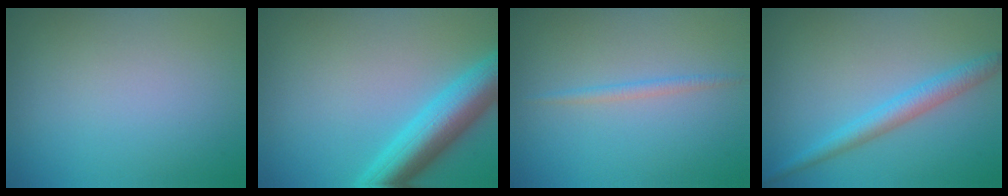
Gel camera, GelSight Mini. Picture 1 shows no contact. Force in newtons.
{"total": 6.6, "press": 6.6, "slide": 0.2}
{"total": 1.1, "press": 1.1, "slide": 0.1}
{"total": 3.0, "press": 3.0, "slide": 0.1}